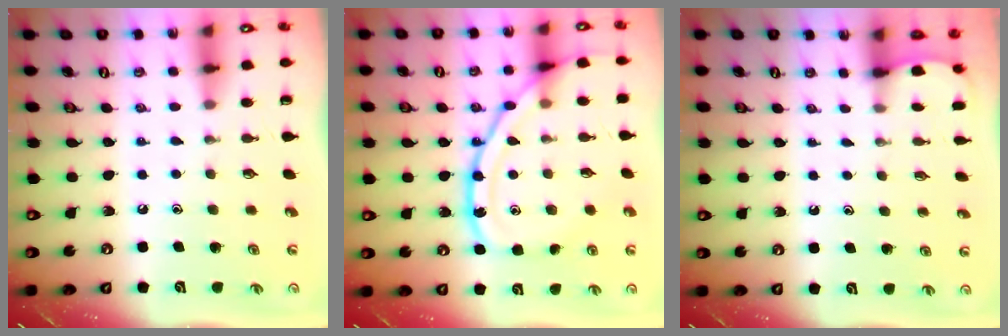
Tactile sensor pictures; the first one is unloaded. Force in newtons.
{"total": 15.3, "press": 15.3, "slide": 0.4}
{"total": 1.2, "press": 1.2, "slide": 0.1}